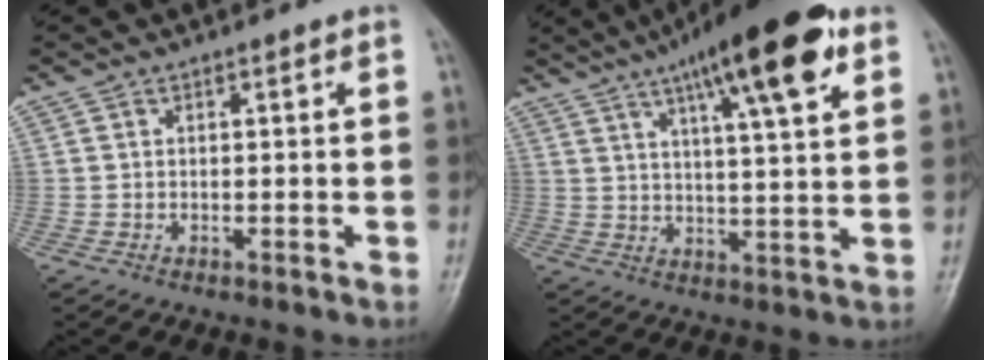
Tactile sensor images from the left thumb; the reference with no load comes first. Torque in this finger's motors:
{"motor_torque": [0.30, 0.42, 1.85, -0.91, 0.23]}